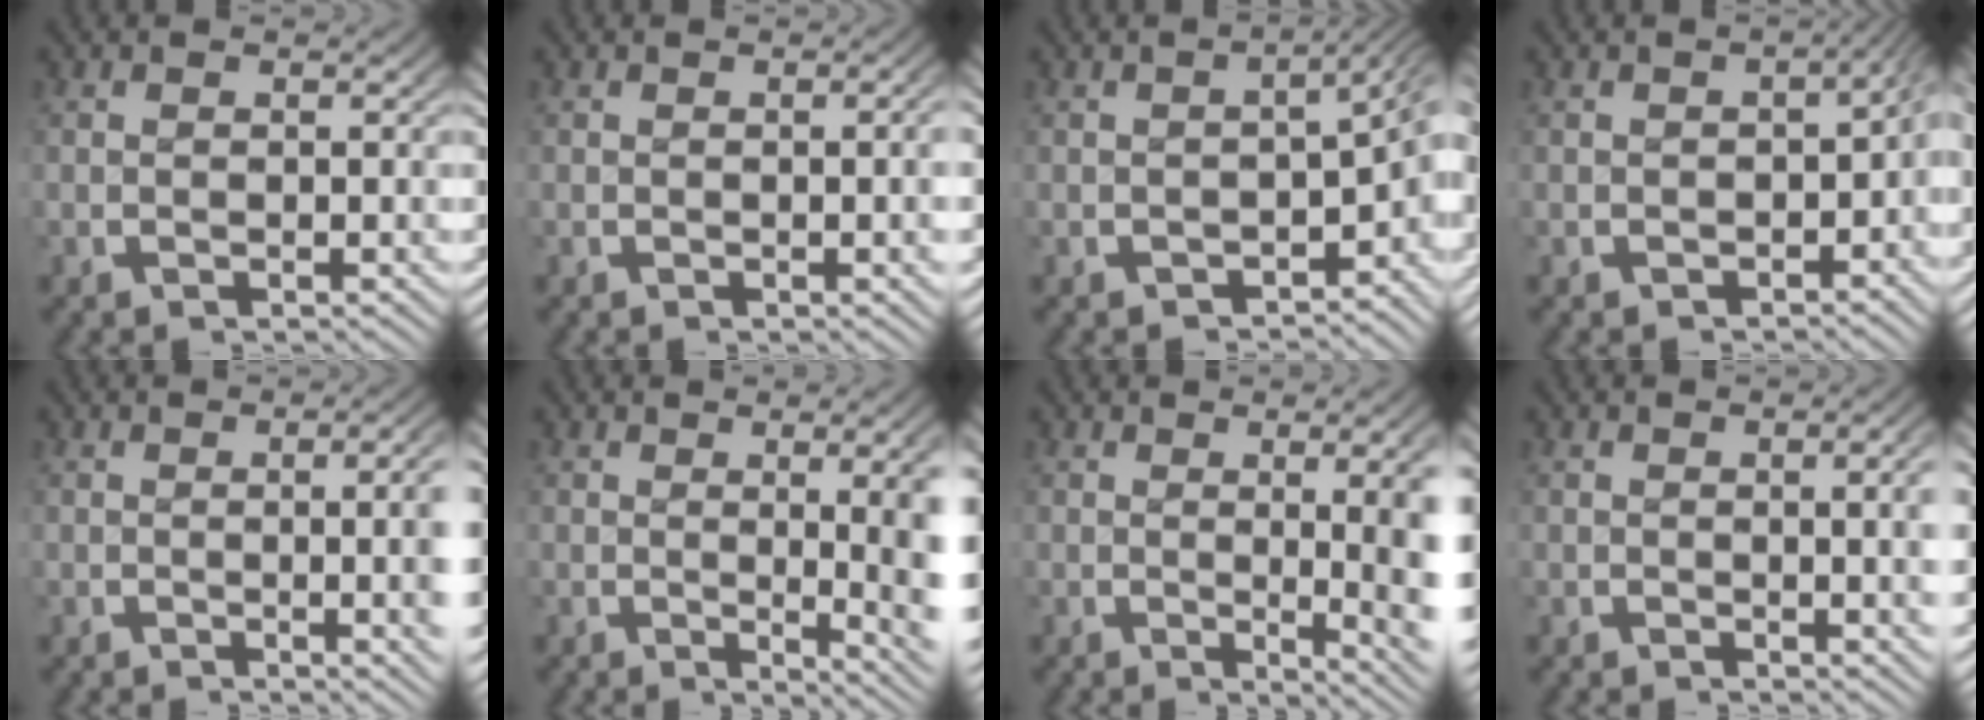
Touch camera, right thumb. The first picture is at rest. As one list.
[{"total": 1.7, "force": [-0.2, 0.1, 1.7], "torque": [-0.023, 0.003, -0.003]}, {"total": 5.3, "force": [-1.6, 3.0, 4.1], "torque": [-0.045, 0.004, -0.022]}, {"total": 4.1, "force": [-0.5, 2.5, 3.2], "torque": [-0.034, 0.008, -0.010]}, {"total": 6.0, "force": [-0.1, 2.1, 5.7], "torque": [-0.052, 0.010, -0.009]}, {"total": 5.9, "force": [-0.4, 1.7, 5.6], "torque": [-0.066, -0.009, -0.002]}, {"total": 6.5, "force": [-0.5, 2.0, 6.2], "torque": [-0.072, -0.009, -0.005]}, {"total": 3.9, "force": [0.2, 1.1, 3.7], "torque": [-0.031, 0.007, -0.002]}]